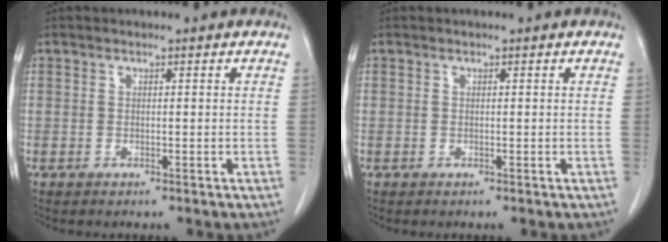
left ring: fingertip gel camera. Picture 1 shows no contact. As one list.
[{"total": 0.0}]